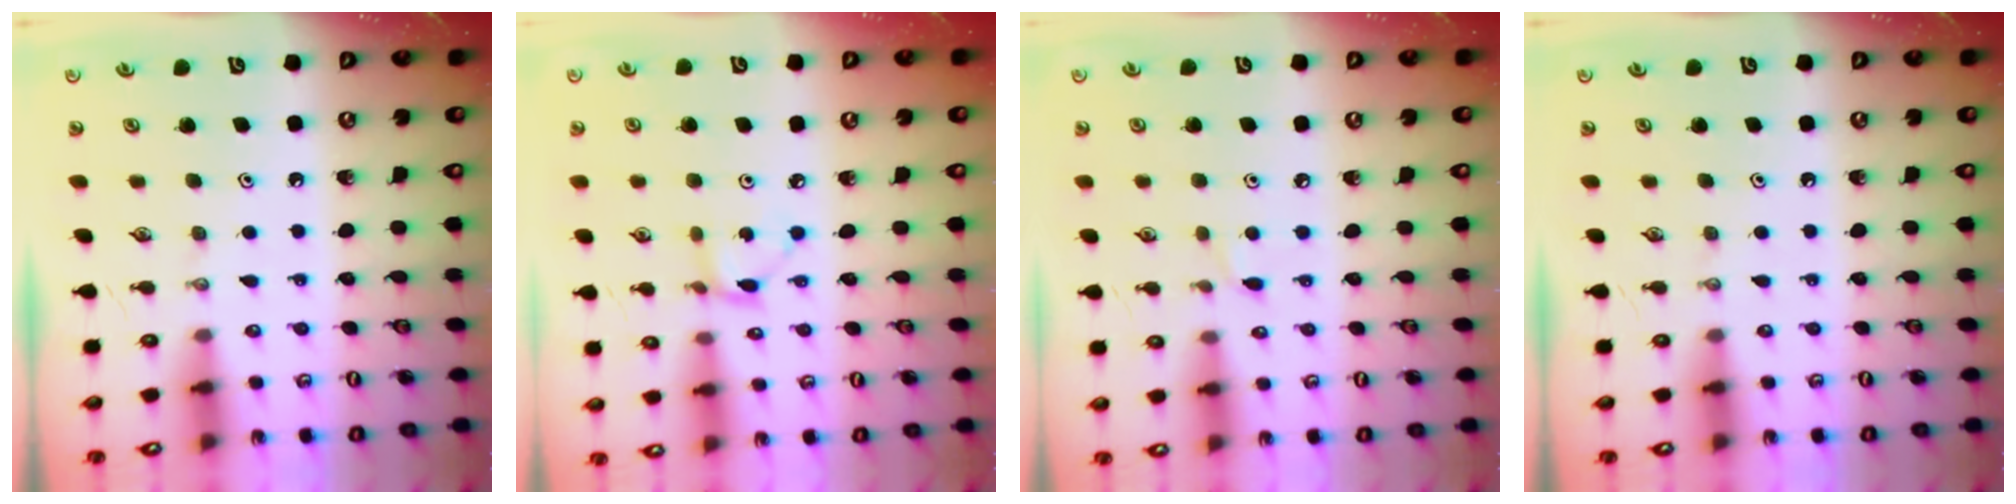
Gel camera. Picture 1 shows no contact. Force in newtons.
{"total": 2.9, "press": 2.9, "slide": 0.4}
{"total": 4.1, "press": 4.0, "slide": 0.6}
{"total": 0.0}